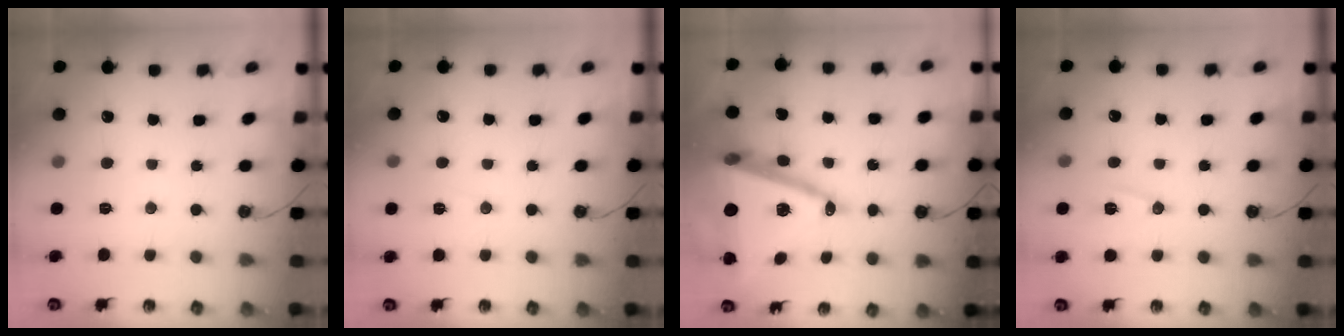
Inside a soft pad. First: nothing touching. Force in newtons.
{"total": 3.8, "press": 3.2, "slide": 2.1}
{"total": 22.0, "press": 21.7, "slide": 3.7}
{"total": 7.4, "press": 6.7, "slide": 3.2}